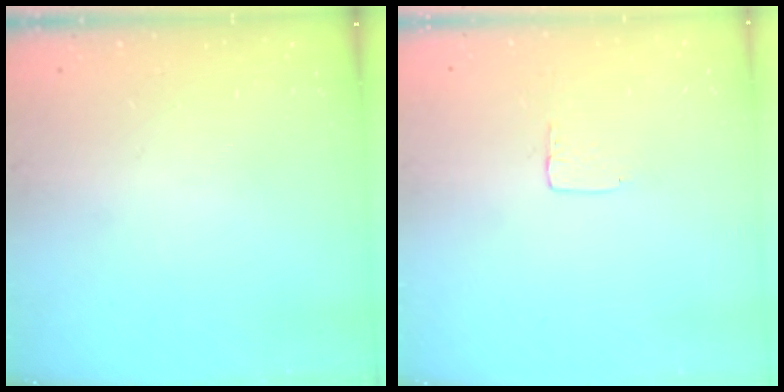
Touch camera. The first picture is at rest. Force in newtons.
{"total": 3.7, "press": 3.7, "slide": 0.1}